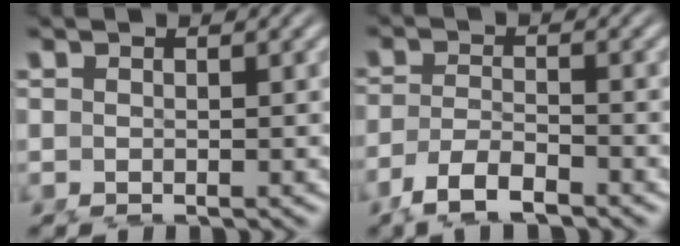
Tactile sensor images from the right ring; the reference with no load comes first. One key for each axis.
{"total": 3.1, "fx": -2.5, "fy": 0.6, "fz": 1.7, "tx": -0.038, "ty": -0.013, "tz": -0.038}